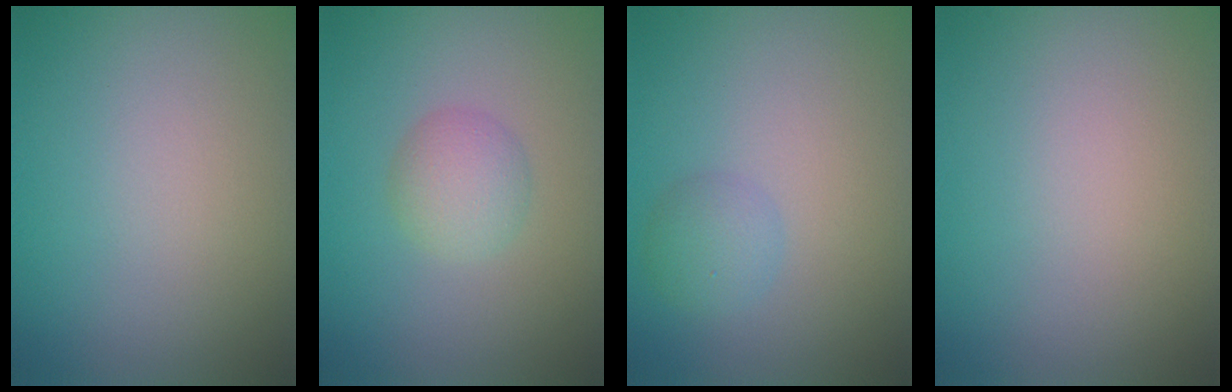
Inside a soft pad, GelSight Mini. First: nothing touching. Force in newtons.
{"total": 2.4, "press": 2.4, "slide": 0.1}
{"total": 1.8, "press": 1.8, "slide": 0.1}
{"total": 0.0}